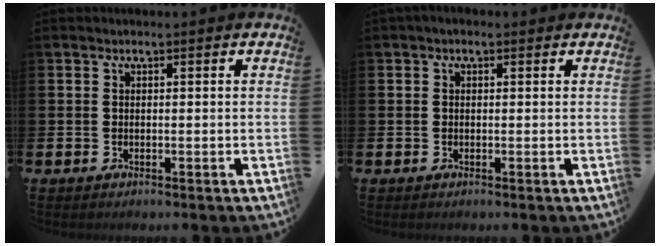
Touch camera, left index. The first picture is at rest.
{"total": 0.5, "force": [-0.1, 0.4, 0.3], "torque": [-0.001, 0.004, -0.005]}